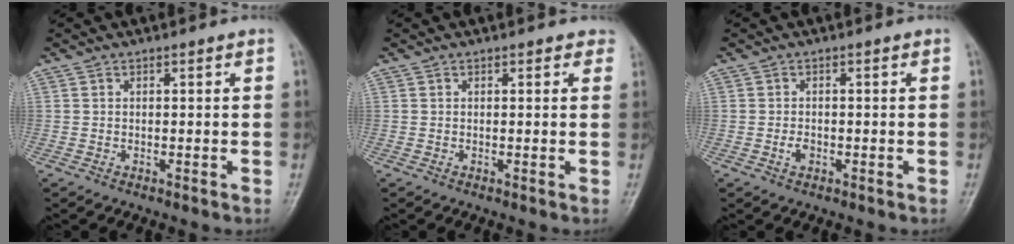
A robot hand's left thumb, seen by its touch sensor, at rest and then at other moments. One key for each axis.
{"total": 1.5, "fx": 1.0, "fy": 1.0, "fz": 0.5, "tx": 0.015, "ty": -0.002, "tz": 0.002}
{"total": 1.7, "fx": -0.6, "fy": 1.1, "fz": 1.1, "tx": -0.018, "ty": 0.002, "tz": -0.013}